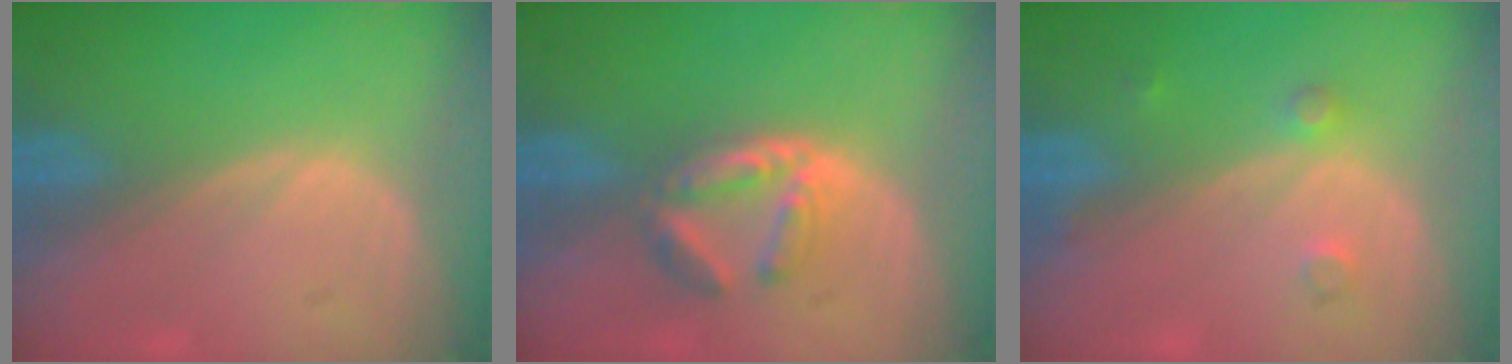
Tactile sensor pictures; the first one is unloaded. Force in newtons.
{"total": 5.1, "press": 5.0, "slide": 1.1}
{"total": 2.0, "press": 2.0, "slide": 0.2}